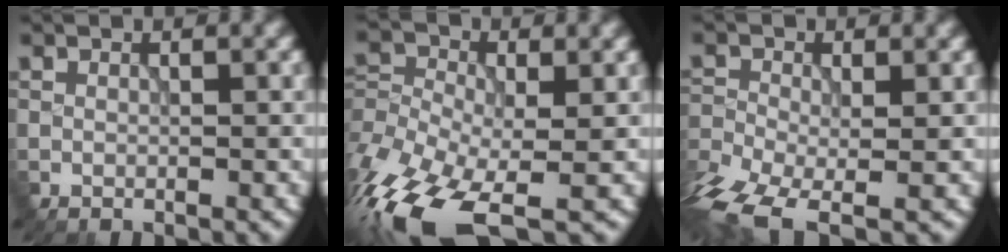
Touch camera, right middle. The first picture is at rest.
{"total": 12.2, "force": [-7.0, 5.5, 8.4], "torque": [-0.191, -0.022, -0.130]}
{"total": 7.6, "force": [-4.6, 3.4, 5.0], "torque": [-0.106, -0.024, -0.097]}